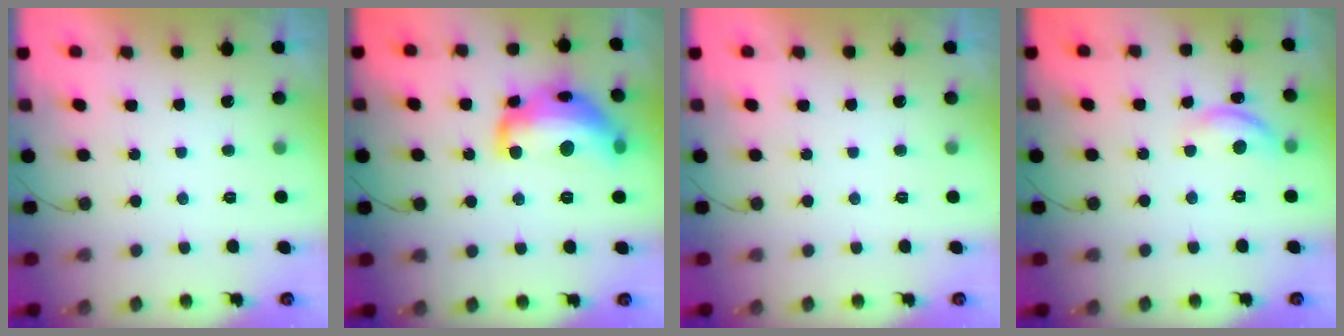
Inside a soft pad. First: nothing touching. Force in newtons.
{"total": 18.8, "press": 18.8, "slide": 0.9}
{"total": 0.0}
{"total": 9.3, "press": 9.3, "slide": 0.6}